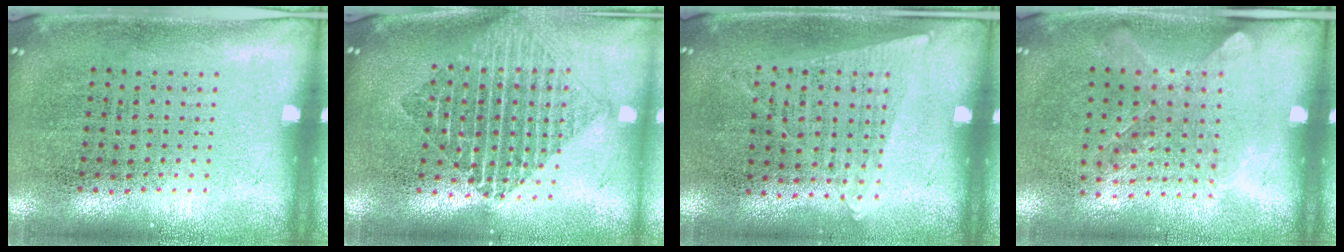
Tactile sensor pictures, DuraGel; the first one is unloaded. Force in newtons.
{"total": 1.9, "press": 1.6, "slide": 1.1}
{"total": 1.3, "press": 1.1, "slide": 0.6}
{"total": 1.2, "press": 1.0, "slide": 0.7}